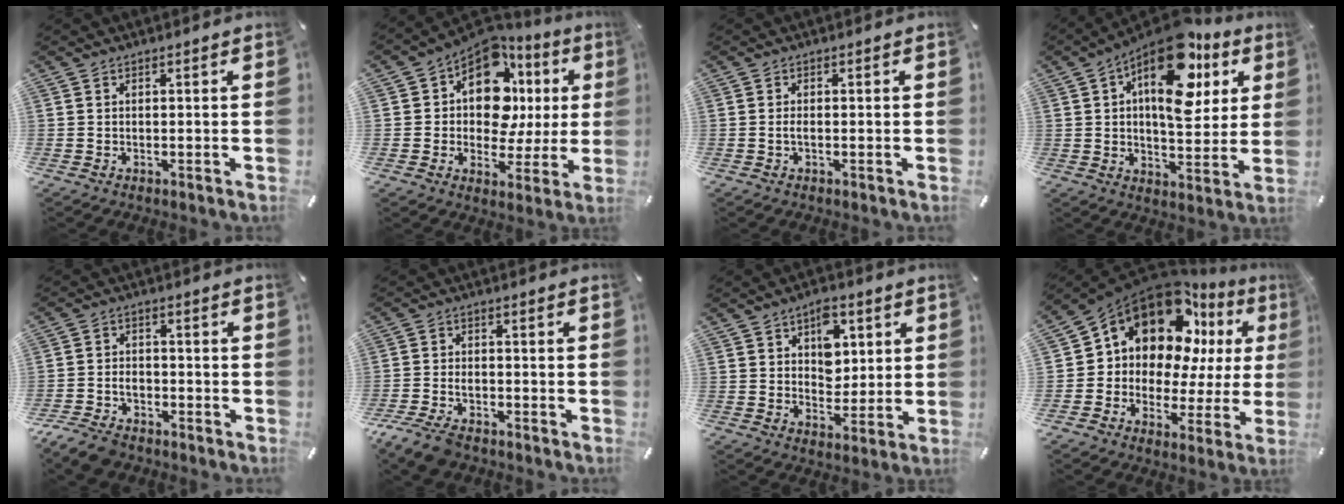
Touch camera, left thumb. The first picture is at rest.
{"total": 15.0, "force": [4.8, 10.2, 9.9], "torque": [-0.157, -0.041, 0.085]}
{"total": 1.3, "force": [-0.3, 0.4, 1.2], "torque": [-0.022, 0.001, -0.006]}
{"total": 19.3, "force": [9.0, 9.6, 14.1], "torque": [-0.220, -0.047, 0.147]}
{"total": 5.7, "force": [-4.1, 3.4, 2.0], "torque": [-0.040, 0.019, -0.080]}
{"total": 5.6, "force": [-3.8, 3.0, 2.9], "torque": [-0.070, 0.014, -0.075]}
{"total": 7.9, "force": [3.2, 5.8, 4.3], "torque": [-0.045, -0.009, 0.049]}
{"total": 15.6, "force": [8.7, 10.7, 7.3], "torque": [-0.143, -0.080, 0.146]}